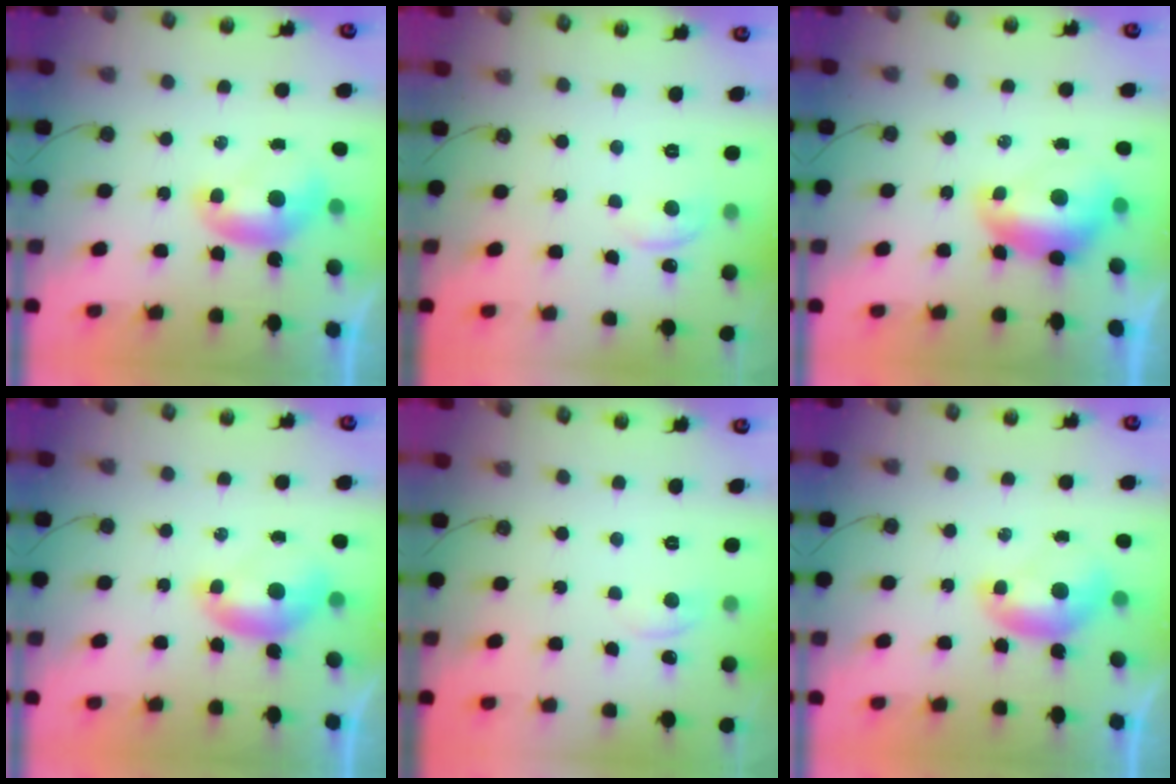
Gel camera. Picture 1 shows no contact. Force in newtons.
{"total": 2.4, "press": 2.3, "slide": 0.8}
{"total": 1.6, "press": 1.5, "slide": 0.6}
{"total": 0.8, "press": 0.6, "slide": 0.5}
{"total": 0.6, "press": 0.3, "slide": 0.5}
{"total": 0.0}